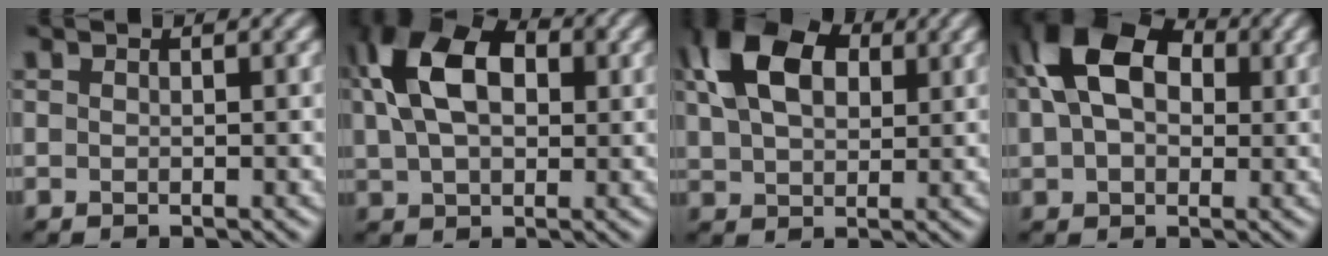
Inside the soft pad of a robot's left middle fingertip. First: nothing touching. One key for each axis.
{"total": 10.7, "fx": 3.2, "fy": 6.7, "fz": 7.7, "tx": -0.167, "ty": 0.032, "tz": 0.051}
{"total": 9.3, "fx": 3.6, "fy": 5.7, "fz": 6.3, "tx": -0.137, "ty": 0.025, "tz": 0.059}
{"total": 12.5, "fx": 3.8, "fy": 8.5, "fz": 8.3, "tx": -0.152, "ty": 0.047, "tz": 0.047}